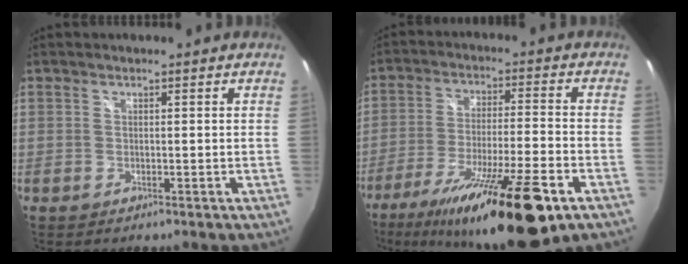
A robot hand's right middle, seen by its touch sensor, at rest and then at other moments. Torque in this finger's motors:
{"motor_torque": [1.72, -0.42, 0.98, 0.21]}